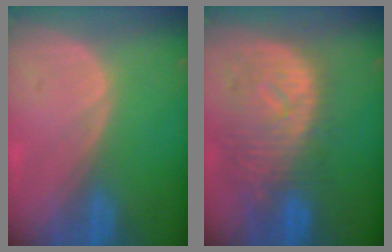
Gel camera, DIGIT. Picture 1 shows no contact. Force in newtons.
{"total": 10.8, "press": 9.7, "slide": 4.8}